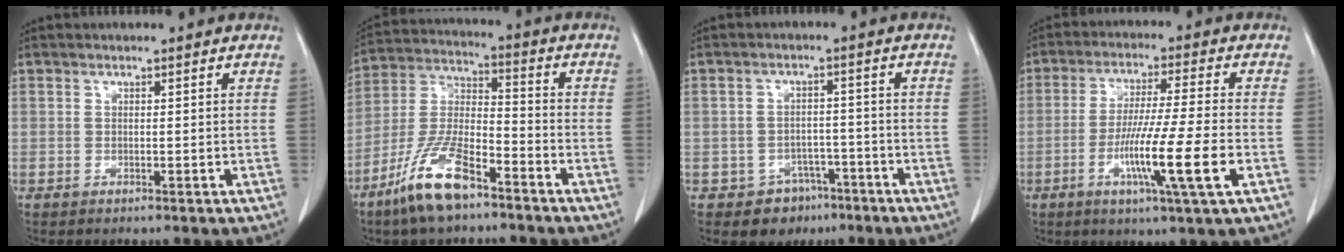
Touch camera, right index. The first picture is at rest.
{"total": 12.4, "force": [-8.2, 3.2, 8.8], "torque": [-0.190, -0.013, -0.160]}
{"total": 5.3, "force": [-3.2, 4.2, 0.5], "torque": [-0.002, 0.015, -0.040]}
{"total": 11.9, "force": [-3.8, -0.9, 11.3], "torque": [-0.207, -0.019, -0.070]}